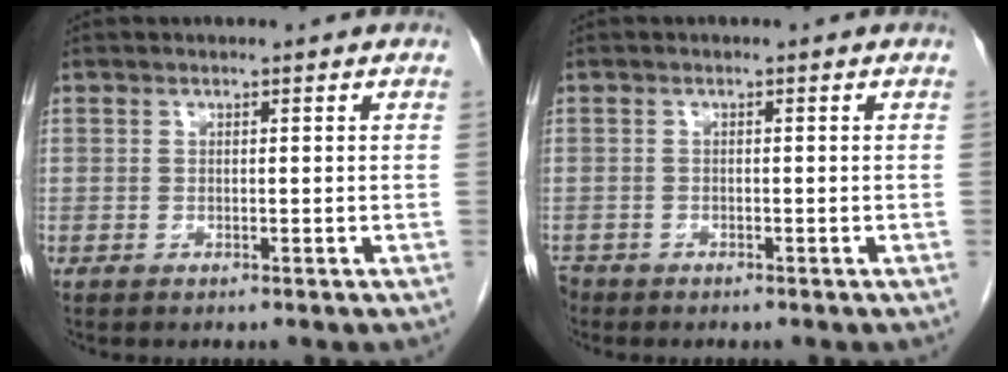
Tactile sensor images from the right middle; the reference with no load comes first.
{"total": 2.0, "force": [-1.6, 1.1, 0.2], "torque": [-0.007, -0.001, -0.030]}